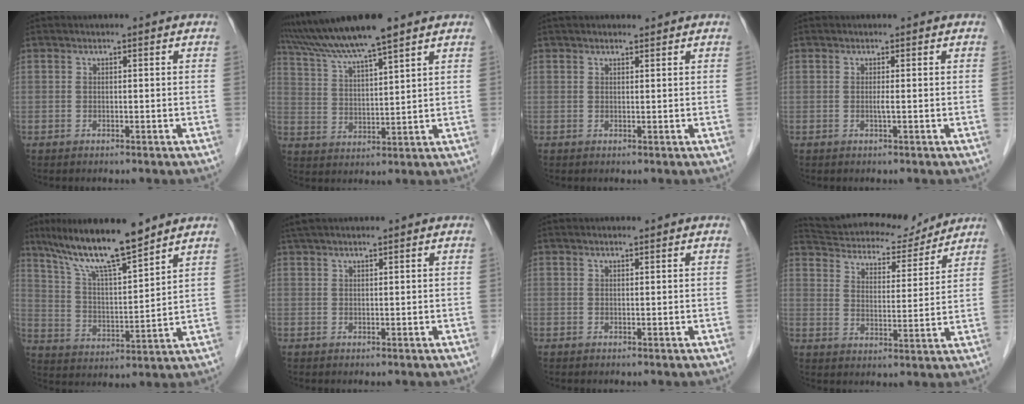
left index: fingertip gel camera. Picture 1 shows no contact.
{"total": 11.5, "force": [9.6, -0.2, 6.3], "torque": [-0.120, 0.023, 0.174]}
{"total": 2.4, "force": [2.1, 0.6, 1.0], "torque": [-0.012, 0.021, 0.031]}
{"total": 0.6, "force": [-0.1, -0.2, 0.6], "torque": [-0.009, -0.001, -0.004]}
{"total": 12.4, "force": [10.3, 0.5, 7.0], "torque": [-0.134, 0.003, 0.188]}
{"total": 5.0, "force": [4.2, 0.1, 2.6], "torque": [-0.038, 0.033, 0.074]}
{"total": 0.9, "force": [0.9, 0.0, 0.3], "torque": [-0.008, 0.009, 0.016]}
{"total": 15.2, "force": [14.0, 4.1, 4.3], "torque": [-0.072, 0.014, 0.209]}